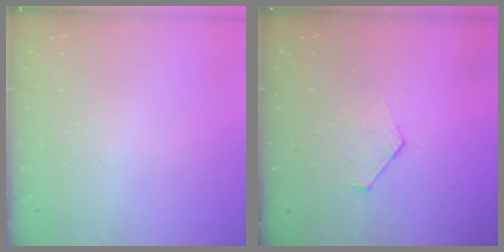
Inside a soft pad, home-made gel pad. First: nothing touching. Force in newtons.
{"total": 6.1, "press": 6.1, "slide": 0.6}